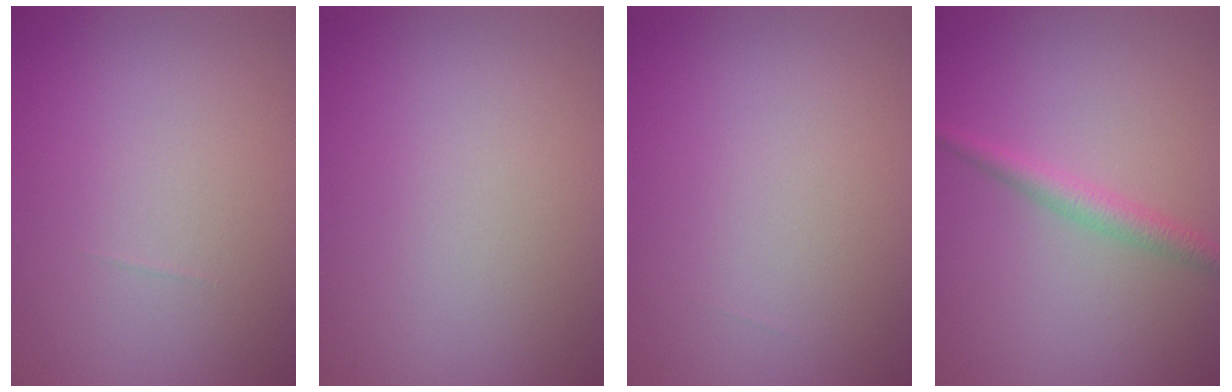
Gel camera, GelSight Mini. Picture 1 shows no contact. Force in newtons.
{"total": 0.0}
{"total": 0.0}
{"total": 2.1, "press": 2.1, "slide": 0.0}